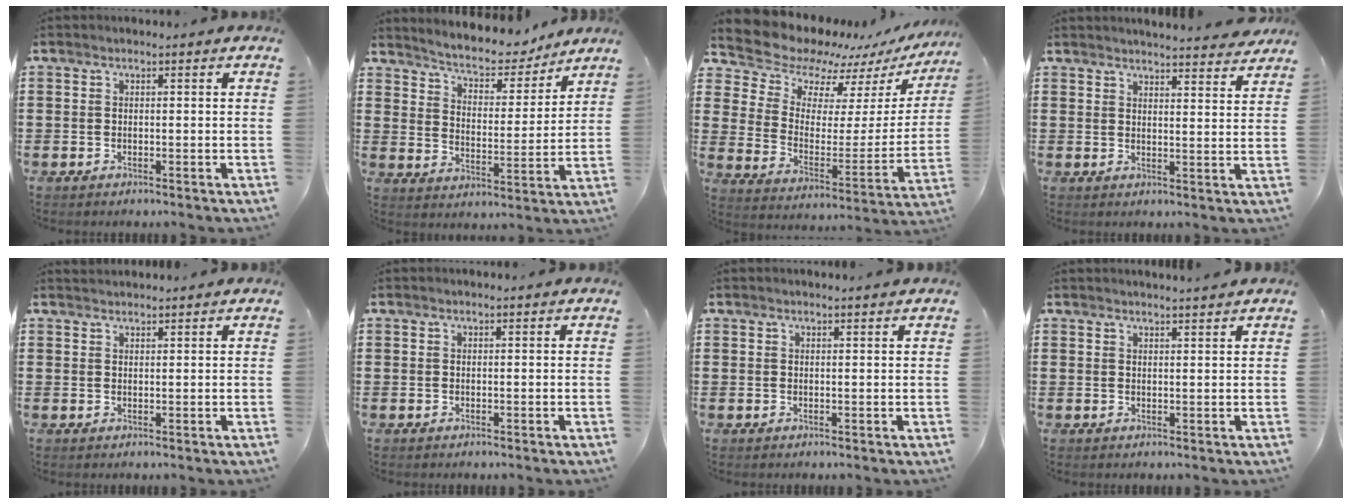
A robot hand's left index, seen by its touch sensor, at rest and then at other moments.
{"total": 4.9, "force": [4.5, 1.2, 1.4], "torque": [-0.051, -0.030, 0.071]}
{"total": 9.5, "force": [9.0, 2.8, 1.3], "torque": [-0.065, -0.078, 0.155]}
{"total": 3.7, "force": [3.7, -0.4, 0.4], "torque": [-0.014, -0.022, 0.065]}
{"total": 1.2, "force": [1.2, 0.1, 0.0], "torque": [-0.002, 0.000, 0.024]}
{"total": 0.0}
{"total": 0.9, "force": [0.8, -0.1, 0.3], "torque": [-0.007, -0.003, 0.017]}
{"total": 1.6, "force": [1.6, -0.3, 0.2], "torque": [-0.007, -0.002, 0.031]}